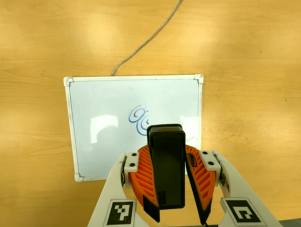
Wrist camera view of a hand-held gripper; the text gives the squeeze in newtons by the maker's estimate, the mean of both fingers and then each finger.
{"total": 10.5, "left": 9.7, "right": 11.3}